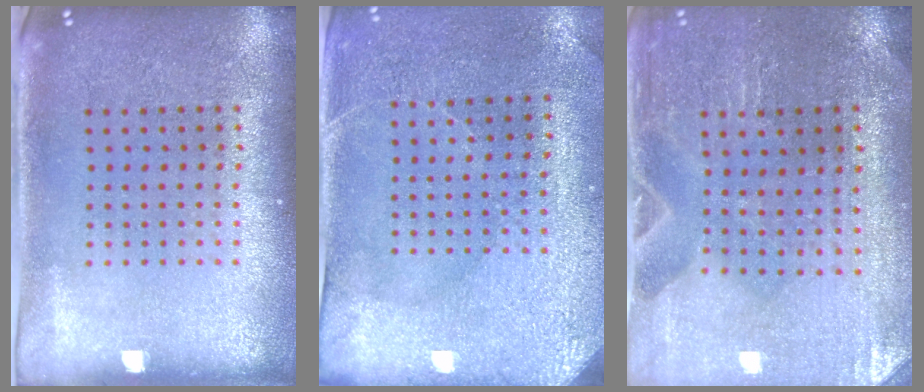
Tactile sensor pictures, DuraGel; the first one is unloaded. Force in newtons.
{"total": 2.9, "press": 2.7, "slide": 1.0}
{"total": 0.6, "press": 0.6, "slide": 0.0}